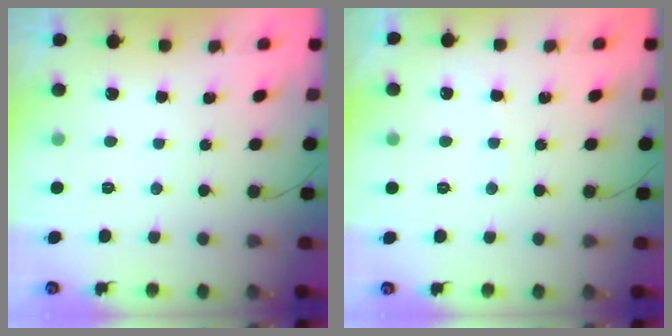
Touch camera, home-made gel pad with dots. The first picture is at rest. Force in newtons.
{"total": 2.7, "press": 2.6, "slide": 0.4}